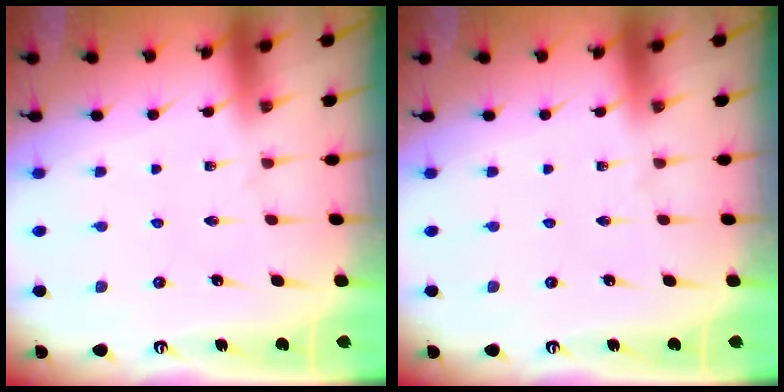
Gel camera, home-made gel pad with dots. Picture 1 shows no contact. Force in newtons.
{"total": 0.0}